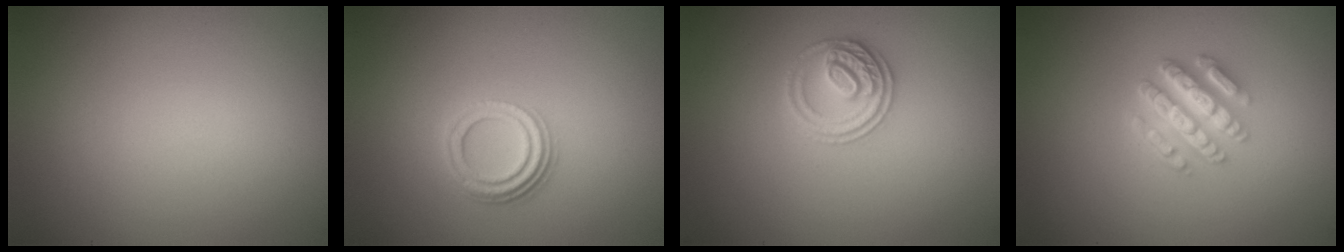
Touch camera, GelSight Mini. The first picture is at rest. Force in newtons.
{"total": 3.3, "press": 2.4, "slide": 2.3}
{"total": 2.7, "press": 2.7, "slide": 0.6}
{"total": 4.6, "press": 3.4, "slide": 3.0}